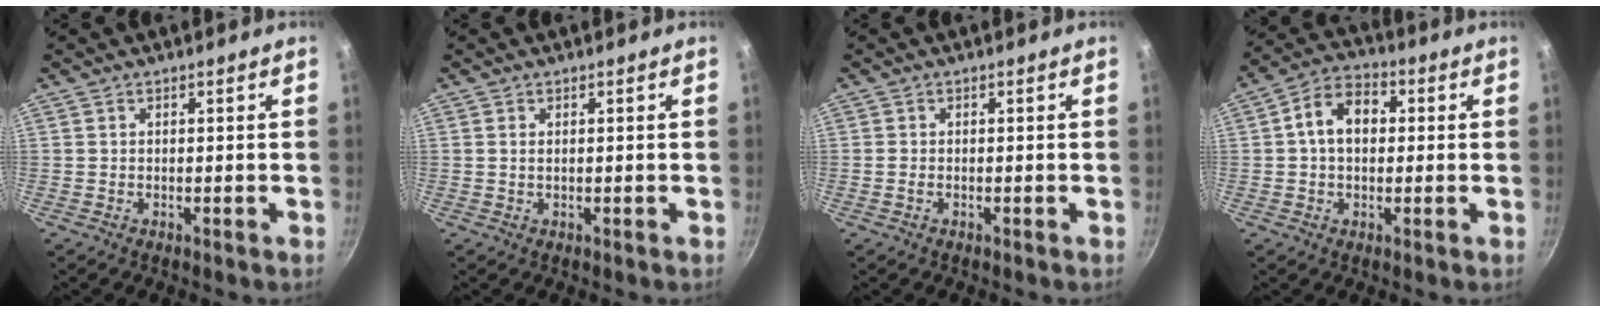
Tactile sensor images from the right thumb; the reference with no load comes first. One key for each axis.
{"total": 0.8, "fx": 0.2, "fy": 0.4, "fz": 0.7, "tx": -0.013, "ty": 0.000, "tz": 0.003}
{"total": 1.0, "fx": -0.3, "fy": 0.7, "fz": 0.7, "tx": -0.014, "ty": 0.001, "tz": -0.007}
{"total": 9.5, "fx": 1.1, "fy": 6.6, "fz": 6.7, "tx": -0.086, "ty": 0.026, "tz": 0.004}